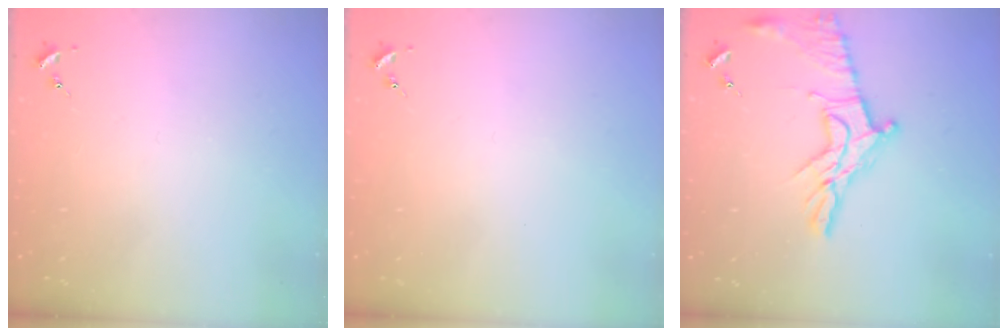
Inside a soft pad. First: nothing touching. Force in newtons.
{"total": 0.0}
{"total": 13.9, "press": 13.8, "slide": 0.9}